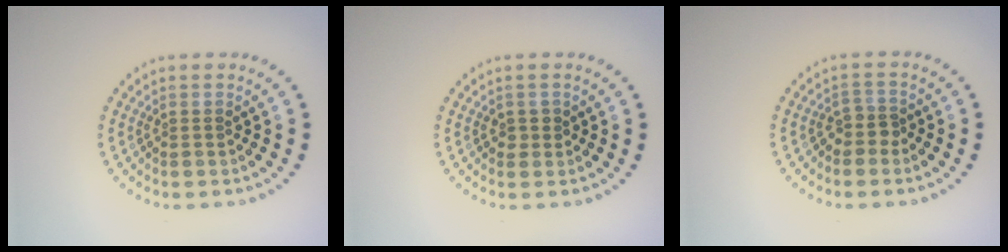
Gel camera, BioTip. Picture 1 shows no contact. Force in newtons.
{"total": 0.8, "press": 0.7, "slide": 0.4}
{"total": 1.5, "press": 1.2, "slide": 0.9}